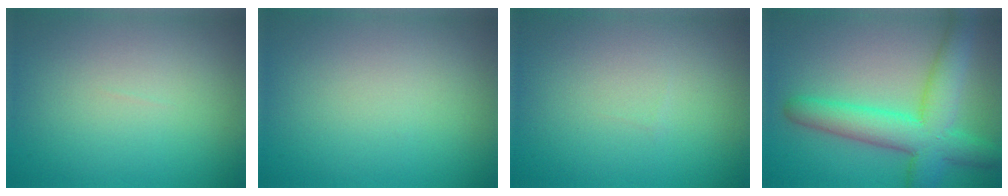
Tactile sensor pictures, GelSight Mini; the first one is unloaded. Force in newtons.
{"total": 0.0}
{"total": 0.0}
{"total": 7.4, "press": 7.4, "slide": 0.5}